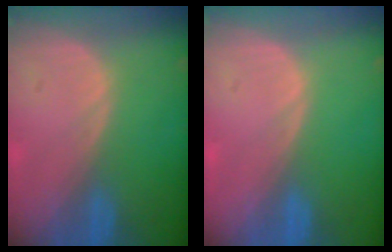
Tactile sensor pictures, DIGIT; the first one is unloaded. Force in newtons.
{"total": 0.0}